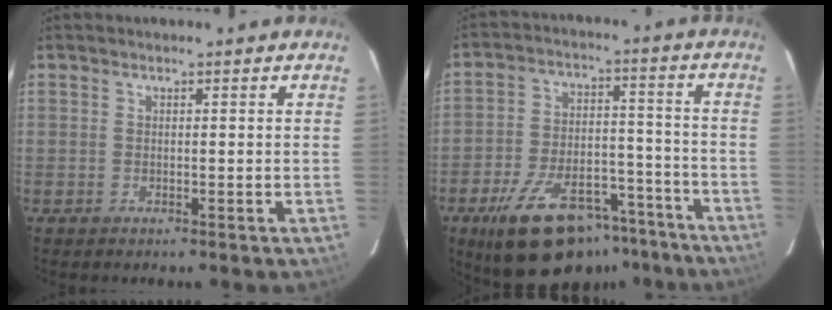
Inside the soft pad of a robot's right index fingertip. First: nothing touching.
{"total": 21.3, "force": [-15.0, 9.8, 11.6], "torque": [-0.209, 0.008, -0.213]}